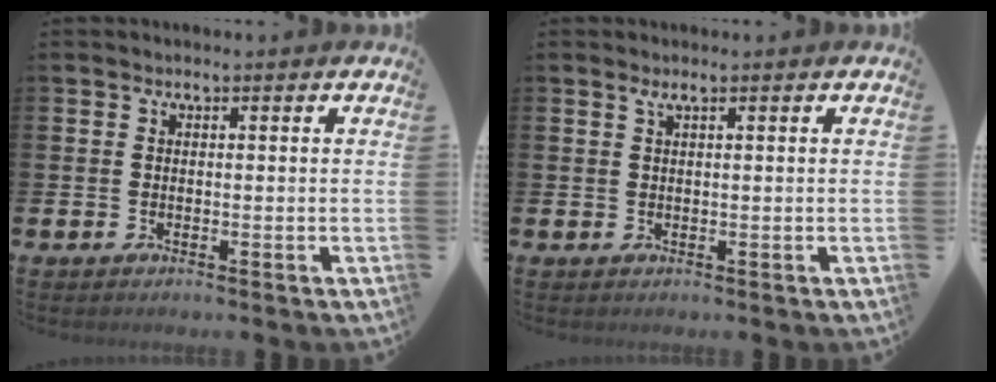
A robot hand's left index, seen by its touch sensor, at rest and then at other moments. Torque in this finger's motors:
{"motor_torque": [0.25, -0.20, 0.13, 0.02]}